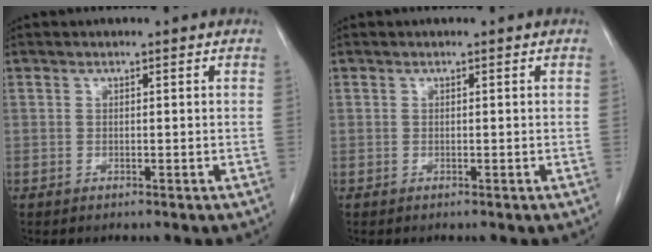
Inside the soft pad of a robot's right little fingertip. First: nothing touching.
{"total": 0.0}